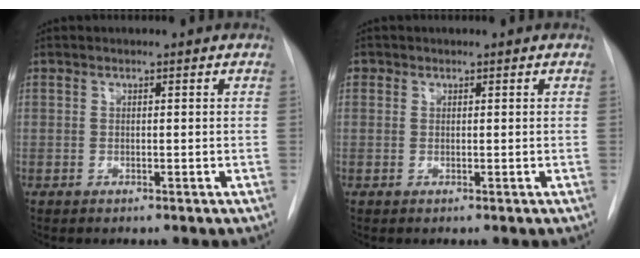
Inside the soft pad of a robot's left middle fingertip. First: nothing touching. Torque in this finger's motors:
{"motor_torque": [0.48, -0.51, 0.01, 0.02]}